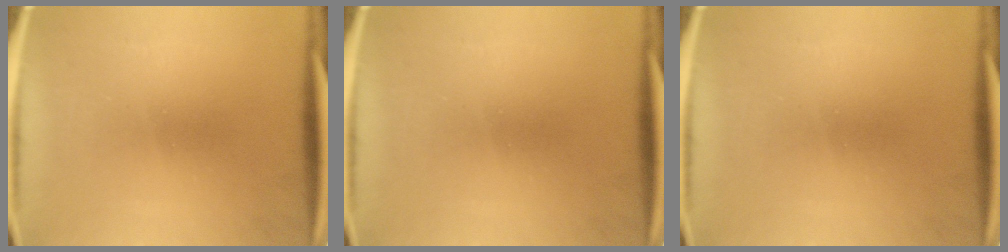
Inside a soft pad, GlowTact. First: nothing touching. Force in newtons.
{"total": 0.0}
{"total": 0.0}